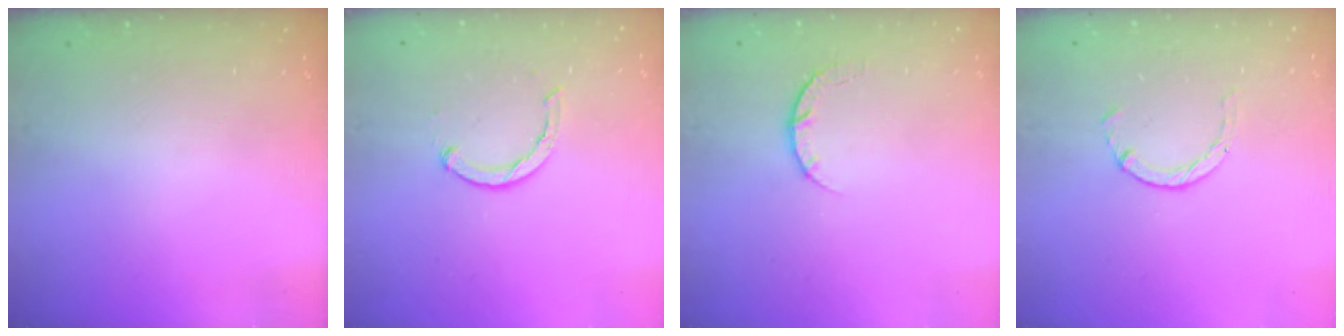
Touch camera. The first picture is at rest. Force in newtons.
{"total": 1.9, "press": 1.9, "slide": 0.3}
{"total": 4.8, "press": 4.8, "slide": 0.6}
{"total": 2.1, "press": 2.1, "slide": 0.3}